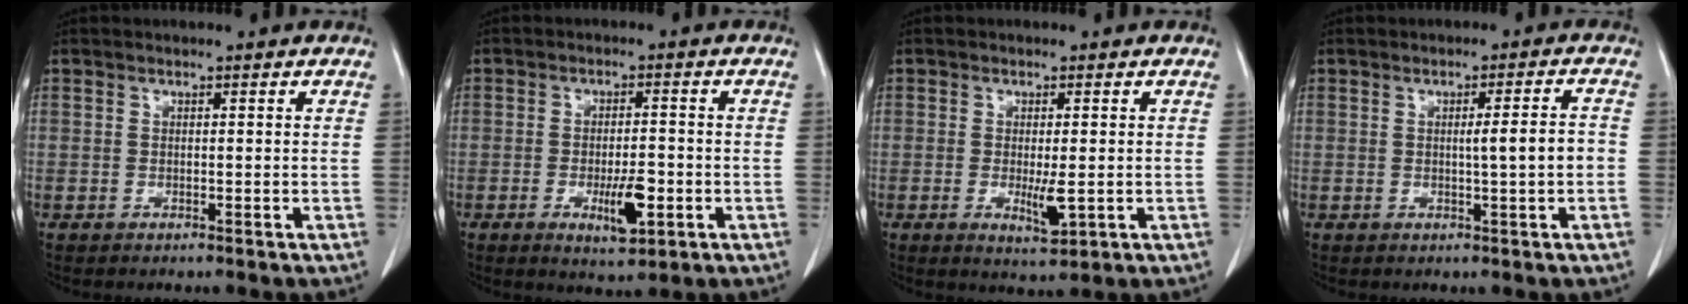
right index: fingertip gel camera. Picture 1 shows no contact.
{"total": 6.1, "force": [-2.0, 1.8, 5.4], "torque": [-0.090, -0.006, -0.025]}
{"total": 4.1, "force": [-0.8, 1.0, 3.9], "torque": [-0.065, -0.009, -0.007]}
{"total": 4.0, "force": [-0.4, -0.1, 4.0], "torque": [-0.060, 0.000, -0.006]}